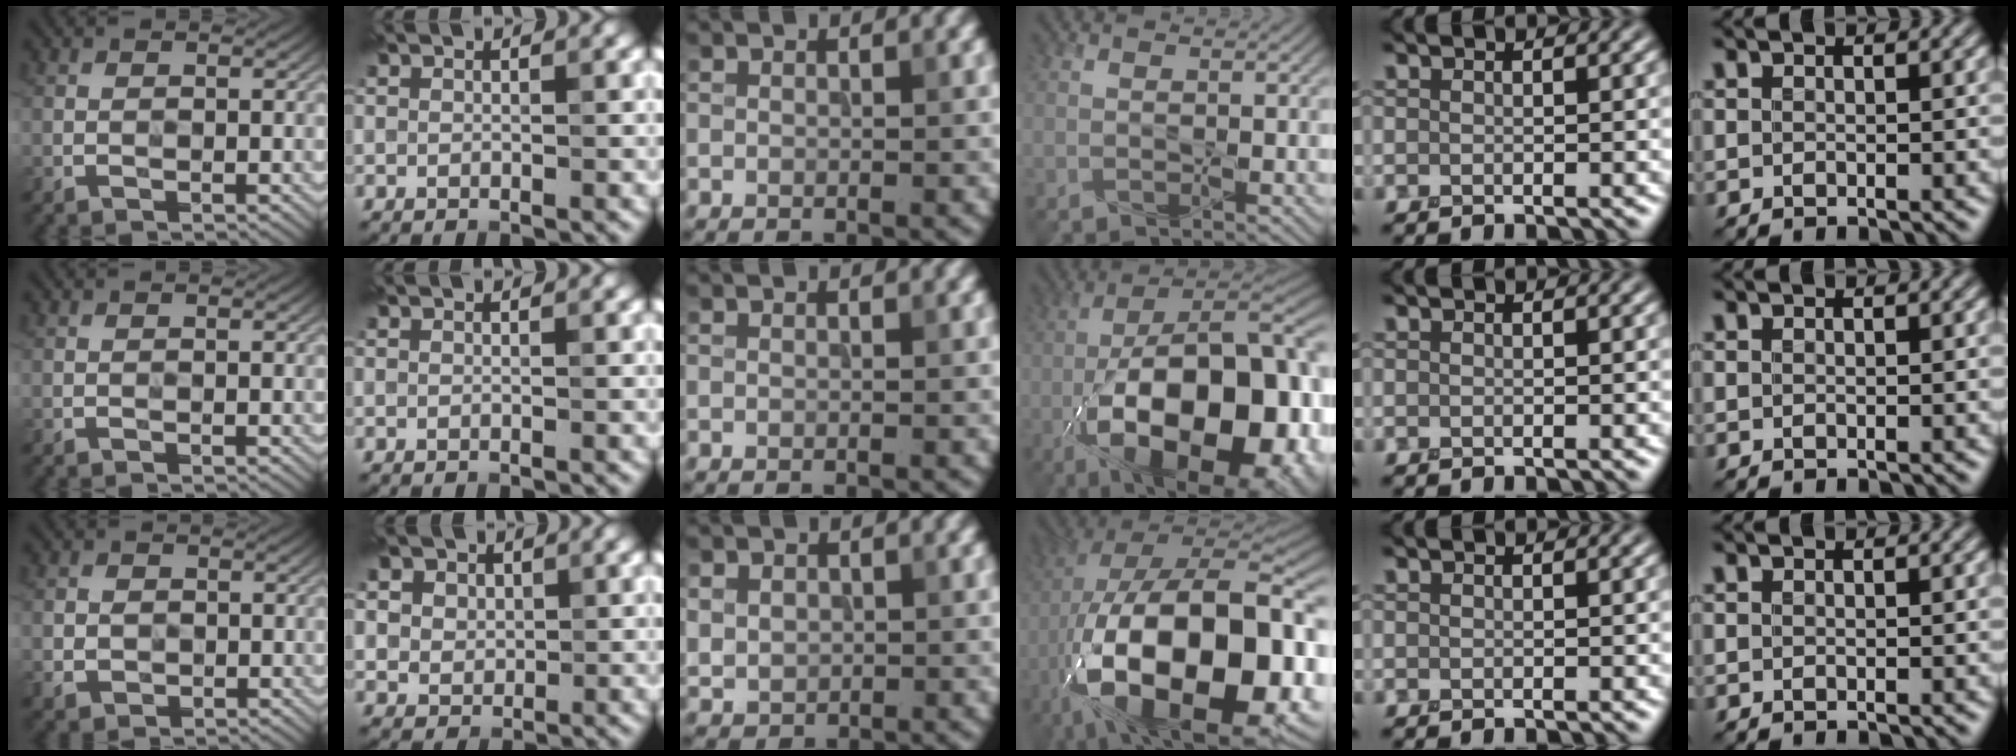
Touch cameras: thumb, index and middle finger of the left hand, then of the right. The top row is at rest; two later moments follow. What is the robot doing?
{"motion": "wipe", "object": "whiteboard"}